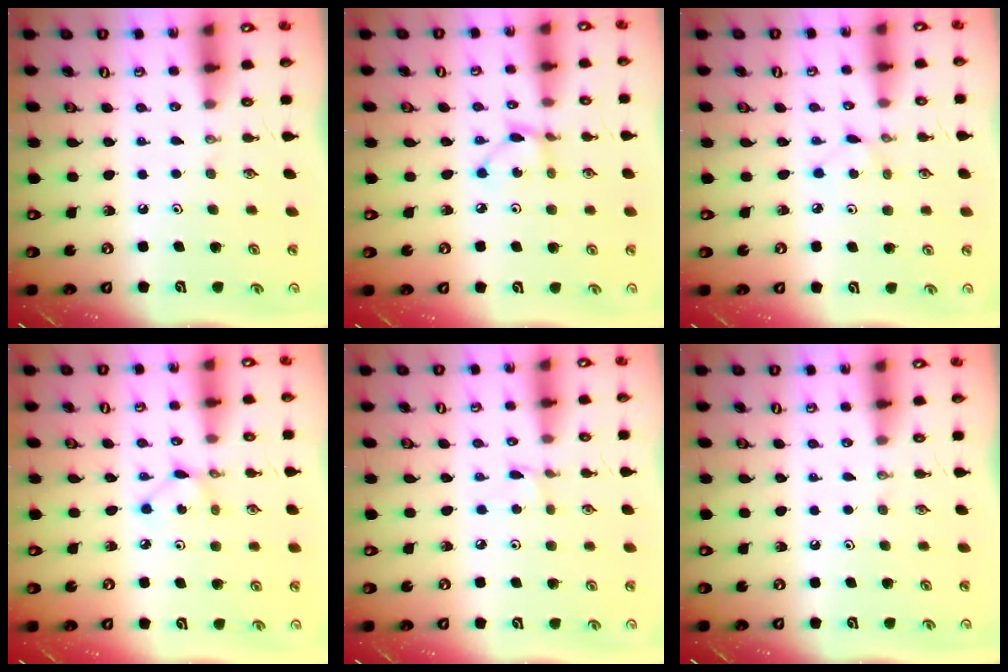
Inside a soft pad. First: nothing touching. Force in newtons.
{"total": 2.6, "press": 2.6, "slide": 0.2}
{"total": 2.2, "press": 2.2, "slide": 0.3}
{"total": 2.8, "press": 2.8, "slide": 0.1}
{"total": 1.5, "press": 1.5, "slide": 0.2}
{"total": 0.0}